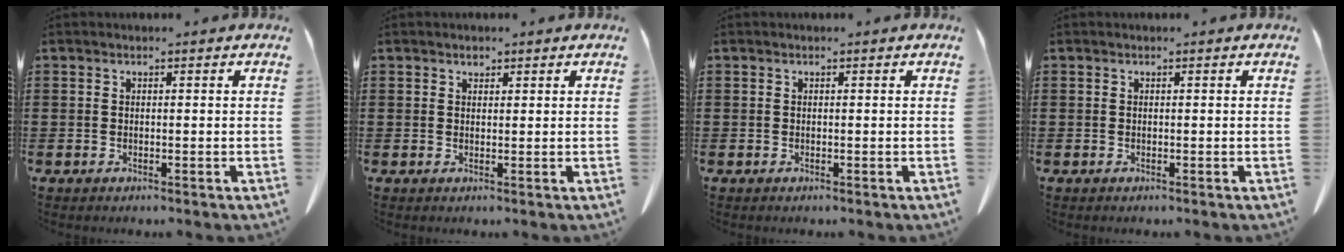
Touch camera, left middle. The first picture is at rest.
{"total": 1.0, "force": [0.8, 0.5, 0.3], "torque": [0.000, -0.002, 0.014]}
{"total": 0.0}
{"total": 0.0}